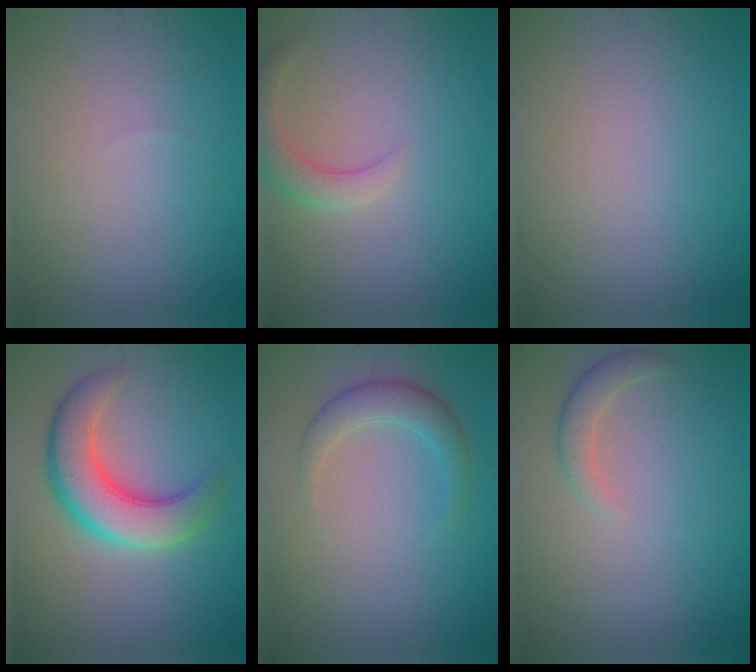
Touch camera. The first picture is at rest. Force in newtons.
{"total": 2.7, "press": 2.7, "slide": 0.2}
{"total": 0.0}
{"total": 6.5, "press": 6.5, "slide": 0.4}
{"total": 2.5, "press": 2.5, "slide": 0.0}
{"total": 1.8, "press": 1.7, "slide": 0.2}